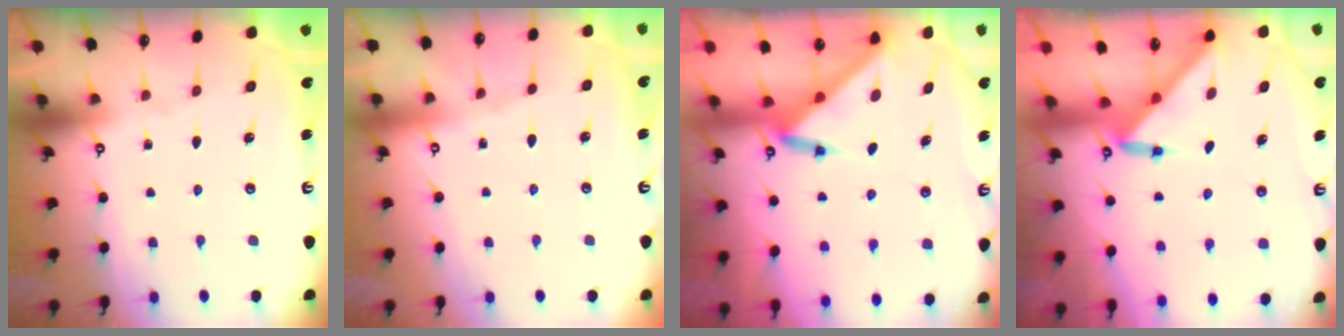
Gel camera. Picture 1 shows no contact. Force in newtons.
{"total": 2.2, "press": 2.1, "slide": 0.5}
{"total": 3.4, "press": 3.4, "slide": 0.1}
{"total": 3.0, "press": 3.0, "slide": 0.3}